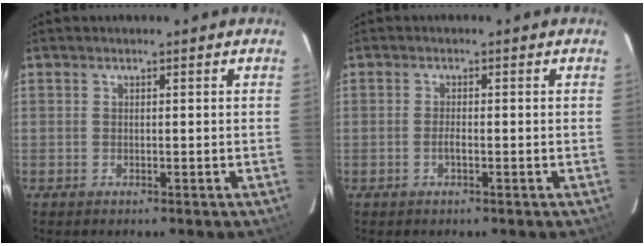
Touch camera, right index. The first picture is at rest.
{"total": 1.3, "force": [-0.5, 0.3, 1.1], "torque": [-0.022, 0.000, -0.010]}